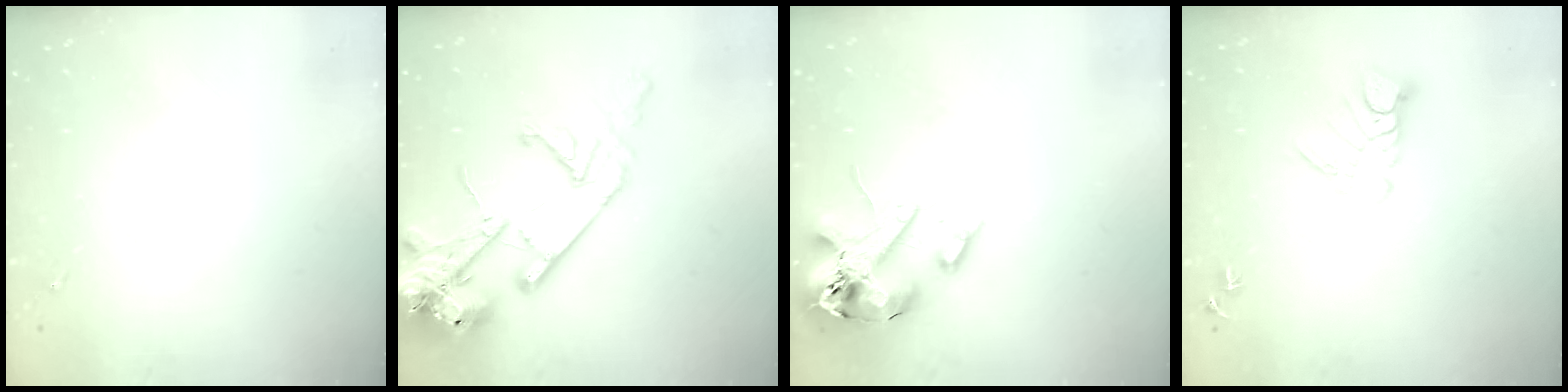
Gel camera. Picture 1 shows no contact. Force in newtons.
{"total": 20.3, "press": 20.1, "slide": 2.7}
{"total": 16.5, "press": 16.3, "slide": 2.8}
{"total": 8.5, "press": 8.5, "slide": 0.9}